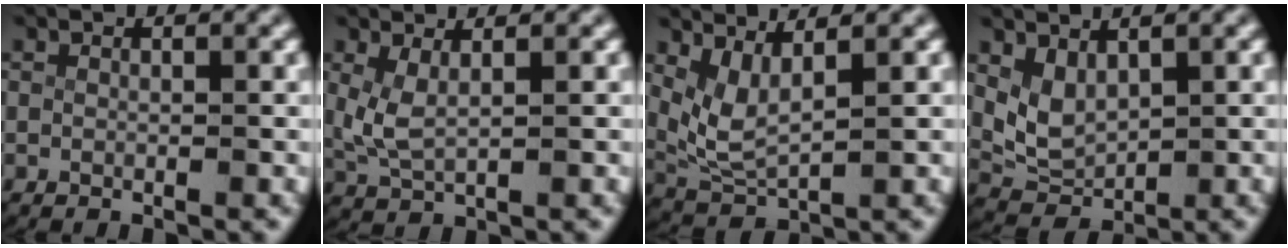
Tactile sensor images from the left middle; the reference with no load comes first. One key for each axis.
{"total": 3.2, "fx": 0.8, "fy": 2.0, "fz": 2.4, "tx": -0.069, "ty": -0.013, "tz": 0.026}
{"total": 5.6, "fx": 1.4, "fy": 4.2, "fz": 3.5, "tx": -0.098, "ty": -0.014, "tz": 0.032}
{"total": 5.3, "fx": 0.8, "fy": 4.4, "fz": 2.8, "tx": -0.077, "ty": -0.021, "tz": 0.022}